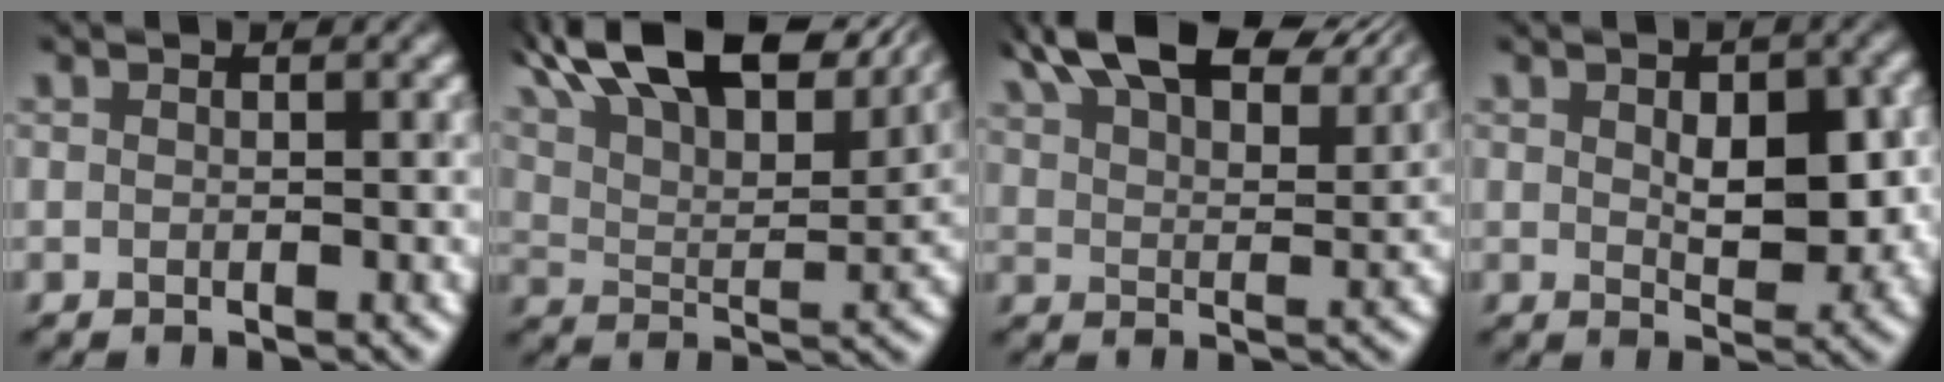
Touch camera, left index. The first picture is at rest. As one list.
[{"total": 15.7, "force": [11.4, 5.4, 9.3], "torque": [-0.155, 0.032, 0.175]}, {"total": 13.4, "force": [10.1, 4.6, 7.5], "torque": [-0.117, 0.035, 0.142]}, {"total": 5.7, "force": [0.4, 3.1, 4.8], "torque": [-0.066, 0.000, 0.013]}]